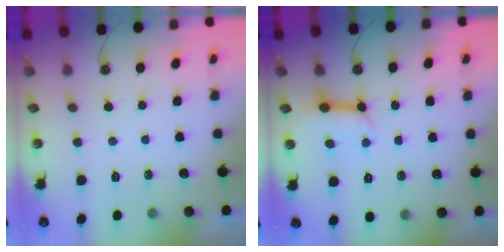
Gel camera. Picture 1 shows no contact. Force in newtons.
{"total": 7.9, "press": 7.8, "slide": 0.9}